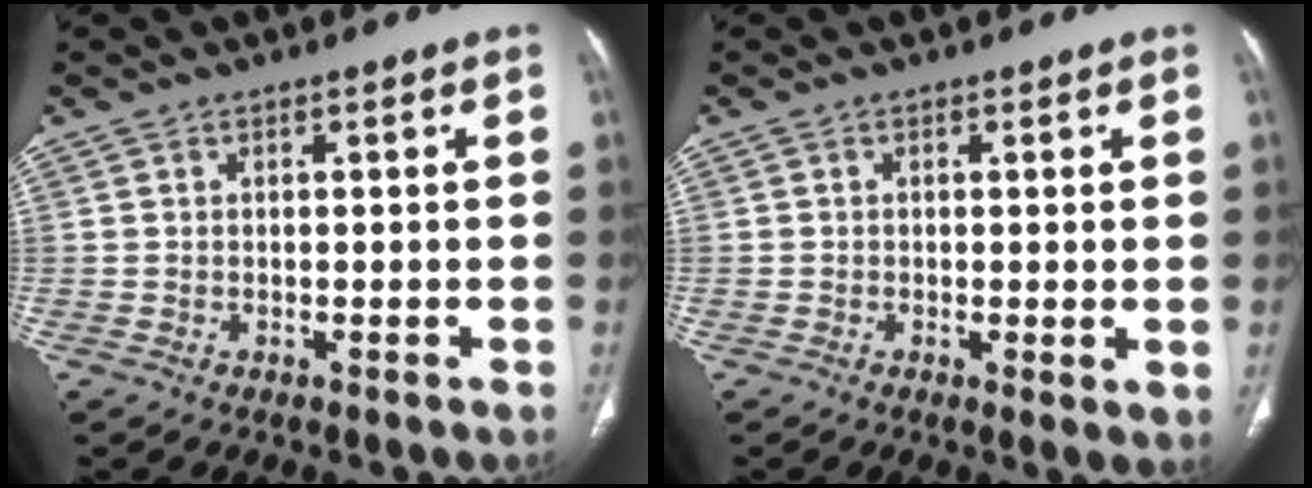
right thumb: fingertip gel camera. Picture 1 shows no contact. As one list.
[{"total": 2.5, "force": [-0.2, 0.7, 2.4], "torque": [-0.043, -0.011, -0.006]}]